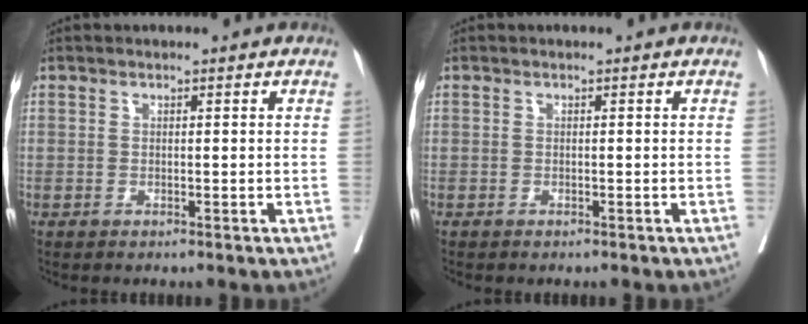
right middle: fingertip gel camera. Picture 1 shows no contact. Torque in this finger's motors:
{"motor_torque": [0.98, -1.16, 0.09, 0.03]}